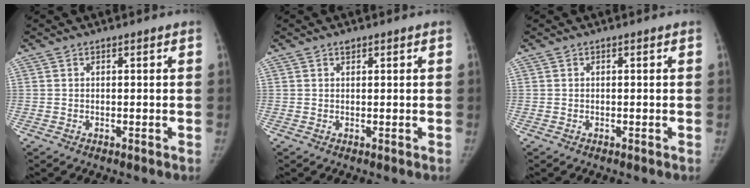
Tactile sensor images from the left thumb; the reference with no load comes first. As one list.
[{"total": 1.5, "force": [1.1, 0.7, 0.7], "torque": [-0.004, -0.006, 0.016]}, {"total": 0.0}]